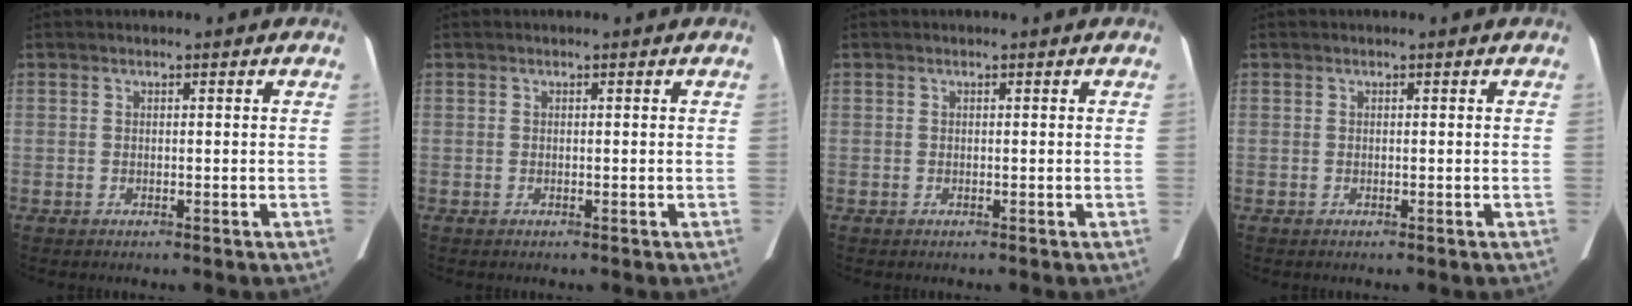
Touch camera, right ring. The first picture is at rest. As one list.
[{"total": 0.0}, {"total": 0.0}, {"total": 0.0}]